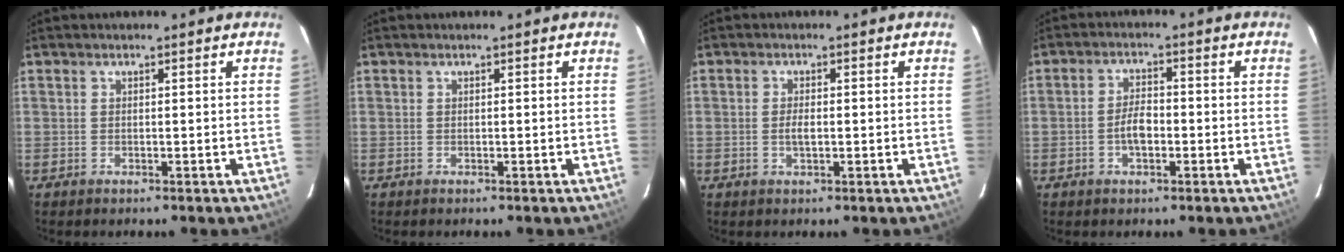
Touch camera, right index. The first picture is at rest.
{"total": 0.0}
{"total": 1.8, "force": [-0.3, 0.5, 1.7], "torque": [-0.035, -0.001, -0.007]}
{"total": 3.8, "force": [-1.4, 1.7, 3.2], "torque": [-0.065, 0.006, -0.024]}